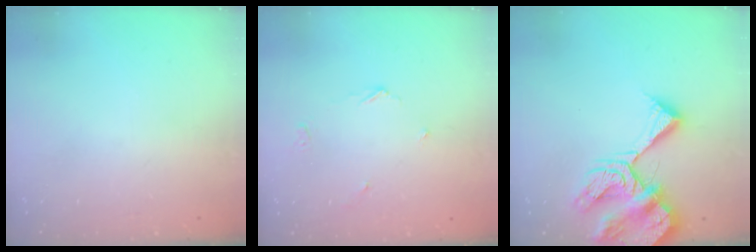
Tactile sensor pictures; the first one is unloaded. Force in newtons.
{"total": 2.6, "press": 2.6, "slide": 0.5}
{"total": 12.4, "press": 12.3, "slide": 1.6}